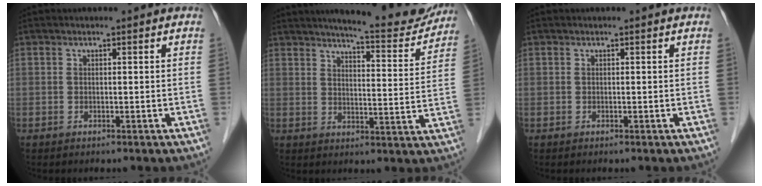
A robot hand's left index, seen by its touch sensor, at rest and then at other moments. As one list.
[{"total": 13.9, "force": [12.9, 1.4, 5.0], "torque": [-0.065, -0.028, 0.156]}, {"total": 0.0}]